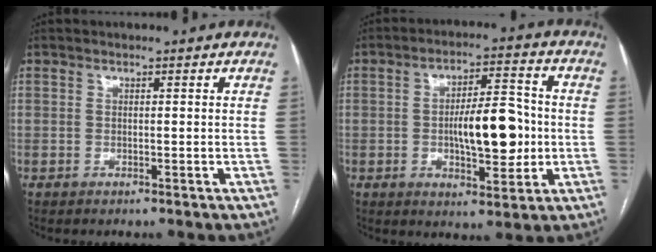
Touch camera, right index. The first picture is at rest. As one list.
[{"total": 11.3, "force": [-1.0, 3.8, 10.6], "torque": [-0.171, 0.012, -0.010]}]